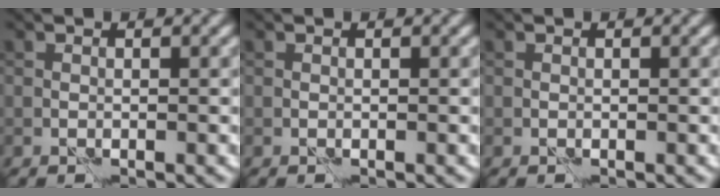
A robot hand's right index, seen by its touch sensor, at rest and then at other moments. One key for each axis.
{"total": 0.0}
{"total": 0.0}